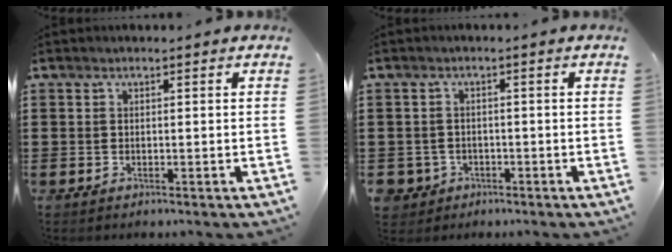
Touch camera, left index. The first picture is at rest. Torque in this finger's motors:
{"motor_torque": [0.36, 0.34, 0.00, 0.00]}